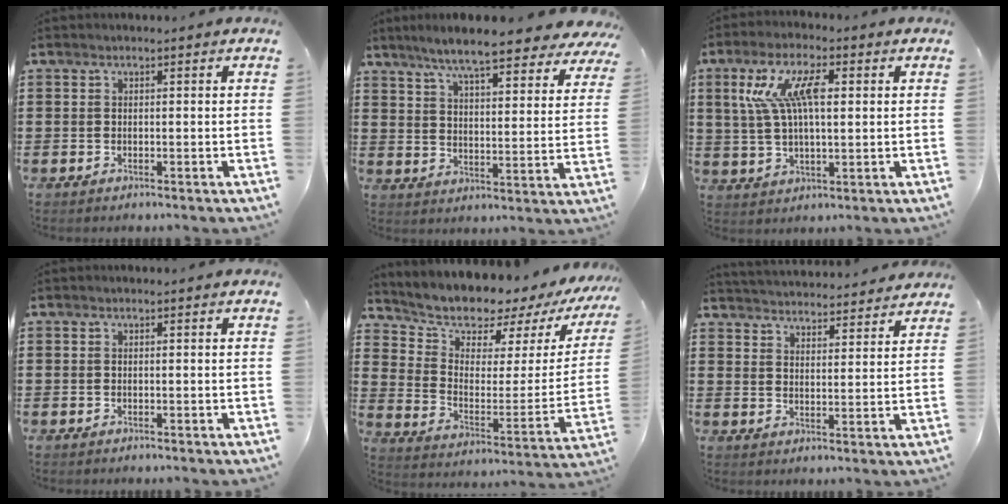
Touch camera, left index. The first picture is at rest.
{"total": 8.4, "force": [7.4, 0.1, 4.0], "torque": [-0.096, -0.039, 0.127]}
{"total": 9.4, "force": [2.7, 3.7, 8.2], "torque": [-0.189, 0.007, 0.039]}
{"total": 0.0}
{"total": 6.1, "force": [5.6, 2.4, 0.6], "torque": [-0.037, -0.057, 0.093]}
{"total": 4.0, "force": [4.0, -0.2, -0.3], "torque": [-0.012, -0.029, 0.069]}